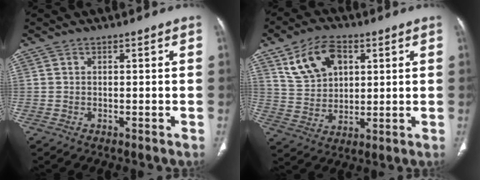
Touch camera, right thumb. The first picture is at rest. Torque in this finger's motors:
{"motor_torque": [-0.35, 0.48, -0.02, 0.21, 0.09]}